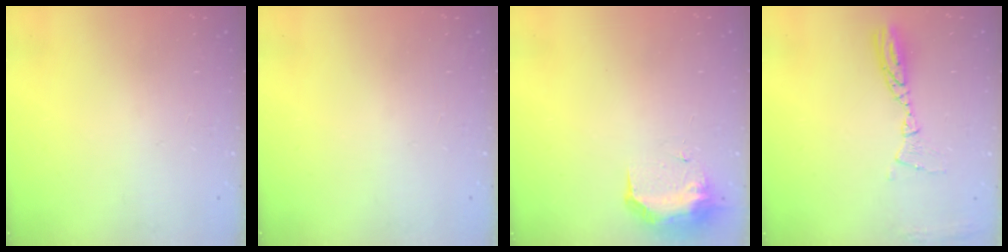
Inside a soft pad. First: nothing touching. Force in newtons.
{"total": 0.0}
{"total": 8.4, "press": 8.3, "slide": 1.4}
{"total": 10.0, "press": 10.0, "slide": 0.8}